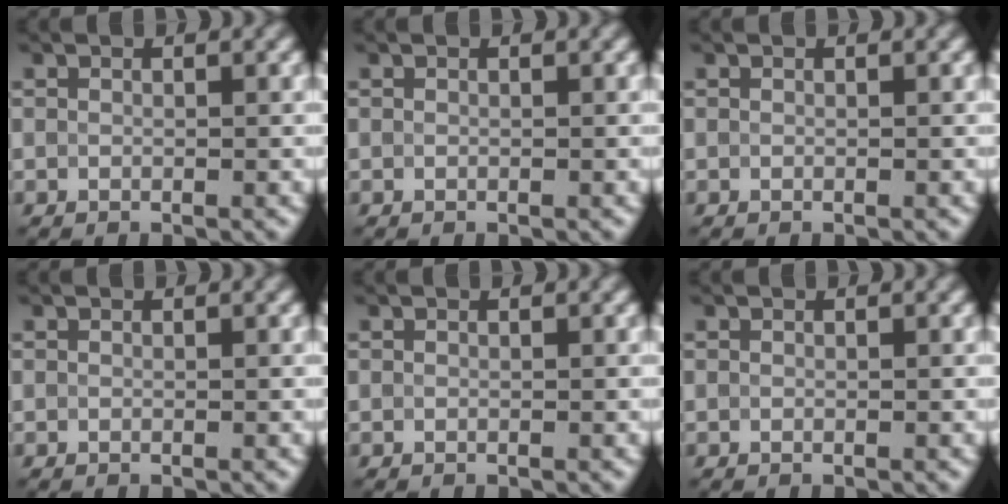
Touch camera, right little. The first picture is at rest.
{"total": 0.0}
{"total": 0.0}
{"total": 0.0}
{"total": 0.0}
{"total": 0.0}